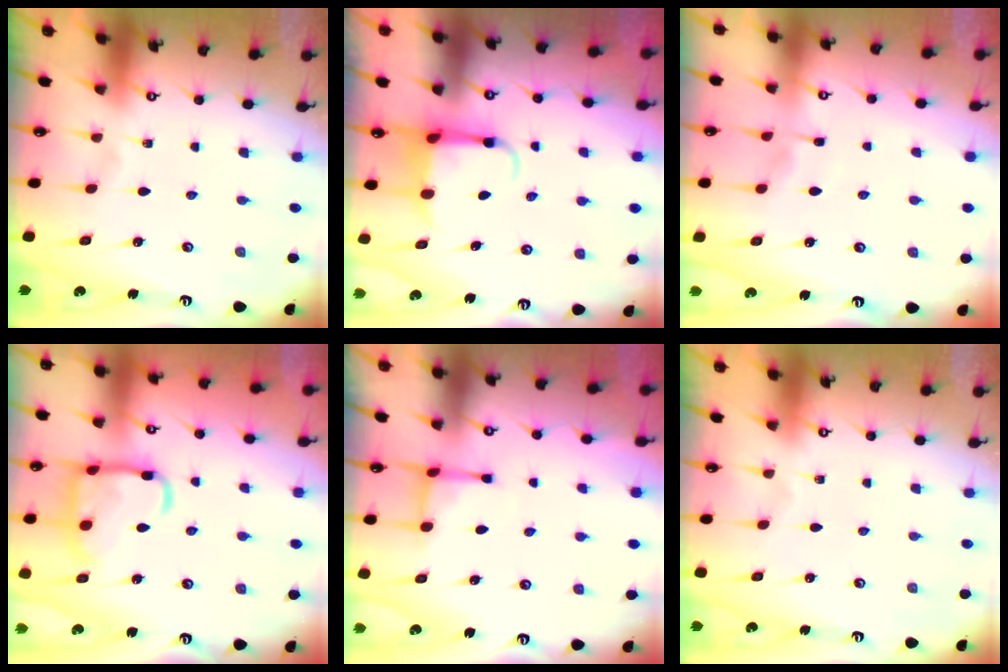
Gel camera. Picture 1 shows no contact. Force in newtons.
{"total": 3.8, "press": 3.7, "slide": 0.7}
{"total": 1.7, "press": 1.7, "slide": 0.4}
{"total": 15.5, "press": 15.4, "slide": 1.3}
{"total": 2.8, "press": 2.7, "slide": 0.6}
{"total": 0.0}